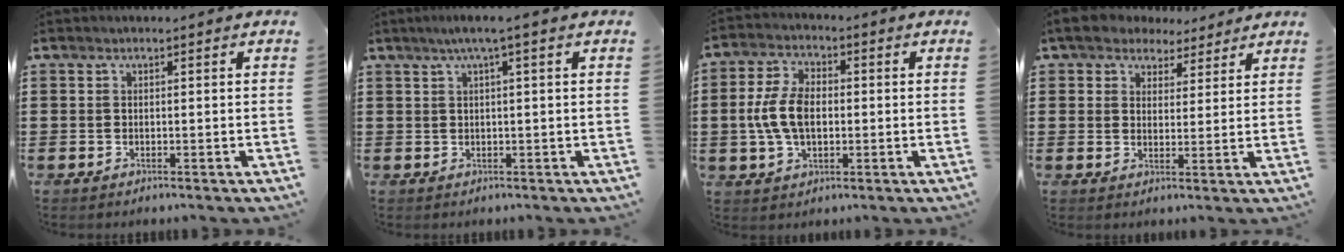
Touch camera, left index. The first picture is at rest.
{"total": 2.4, "force": [0.8, -0.2, 2.3], "torque": [-0.042, -0.002, 0.012]}
{"total": 7.6, "force": [-0.5, 4.7, 6.0], "torque": [-0.148, 0.004, -0.019]}
{"total": 4.9, "force": [4.1, 2.4, 1.0], "torque": [-0.042, -0.003, 0.075]}